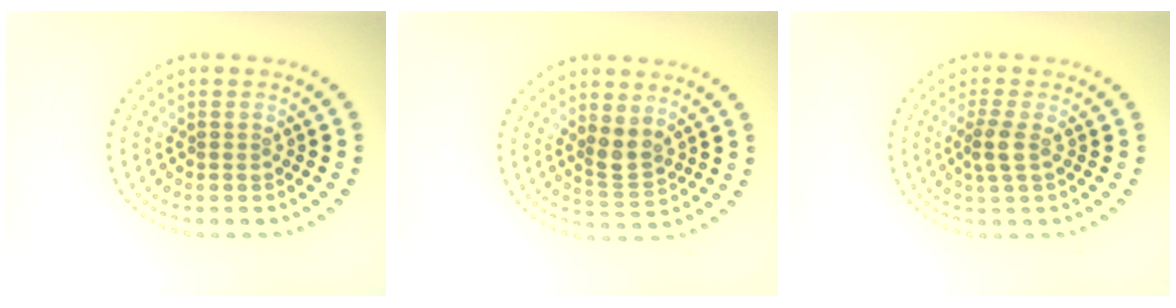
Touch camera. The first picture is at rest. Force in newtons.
{"total": 2.3, "press": 1.9, "slide": 1.4}
{"total": 2.0, "press": 1.6, "slide": 1.1}